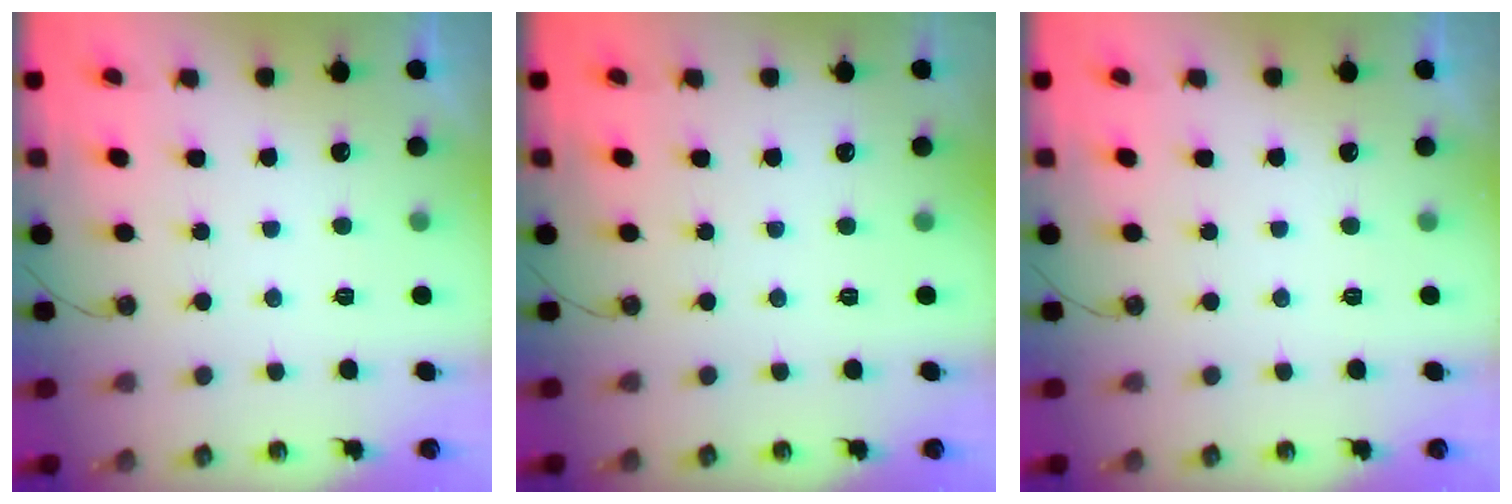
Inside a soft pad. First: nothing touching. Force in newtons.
{"total": 0.0}
{"total": 0.0}